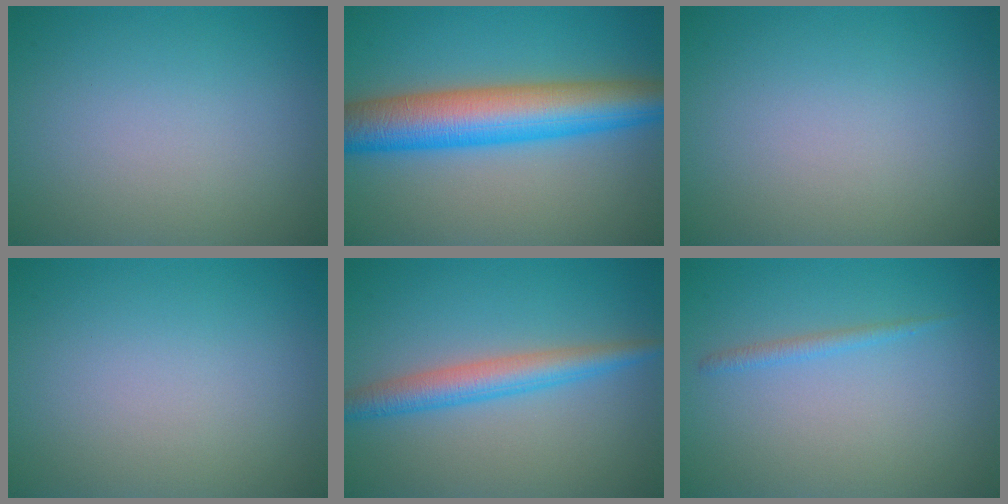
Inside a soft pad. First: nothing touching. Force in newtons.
{"total": 9.3, "press": 9.3, "slide": 0.1}
{"total": 0.0}
{"total": 0.0}
{"total": 3.7, "press": 3.7, "slide": 0.0}
{"total": 1.0, "press": 1.0, "slide": 0.1}